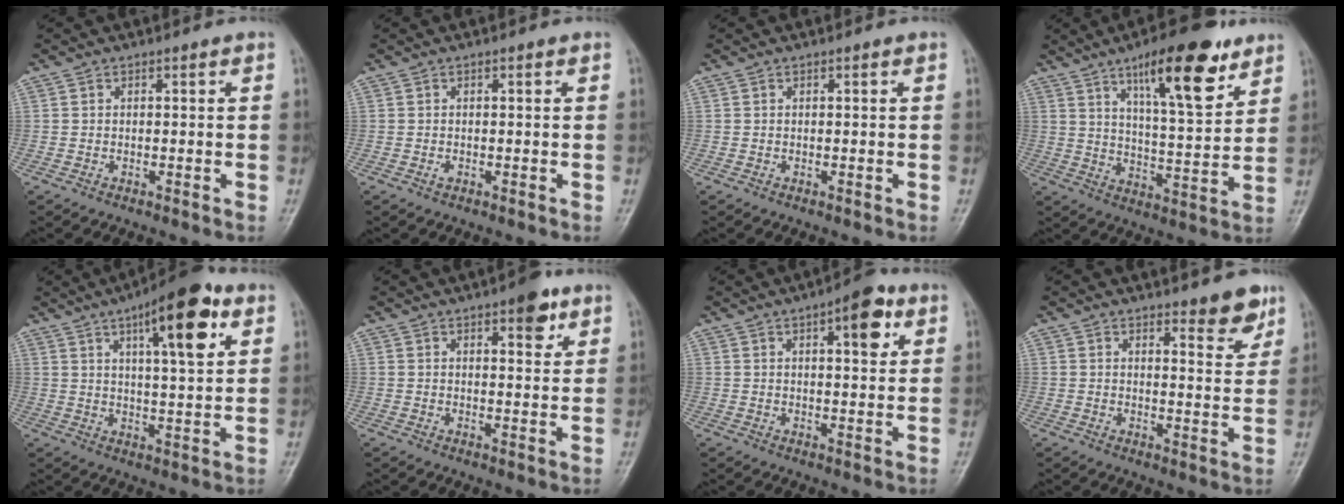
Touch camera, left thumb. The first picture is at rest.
{"total": 0.8, "force": [-0.1, 0.5, 0.6], "torque": [-0.006, 0.000, -0.001]}
{"total": 0.0}
{"total": 16.4, "force": [9.6, 4.6, 12.5], "torque": [-0.167, -0.048, 0.150]}
{"total": 14.5, "force": [6.7, 4.1, 12.2], "torque": [-0.161, -0.017, 0.096]}
{"total": 5.8, "force": [3.3, 2.2, 4.2], "torque": [-0.039, -0.014, 0.039]}
{"total": 7.9, "force": [3.5, 2.9, 6.4], "torque": [-0.068, -0.009, 0.043]}
{"total": 5.6, "force": [4.1, 1.6, 3.4], "torque": [-0.025, -0.031, 0.052]}